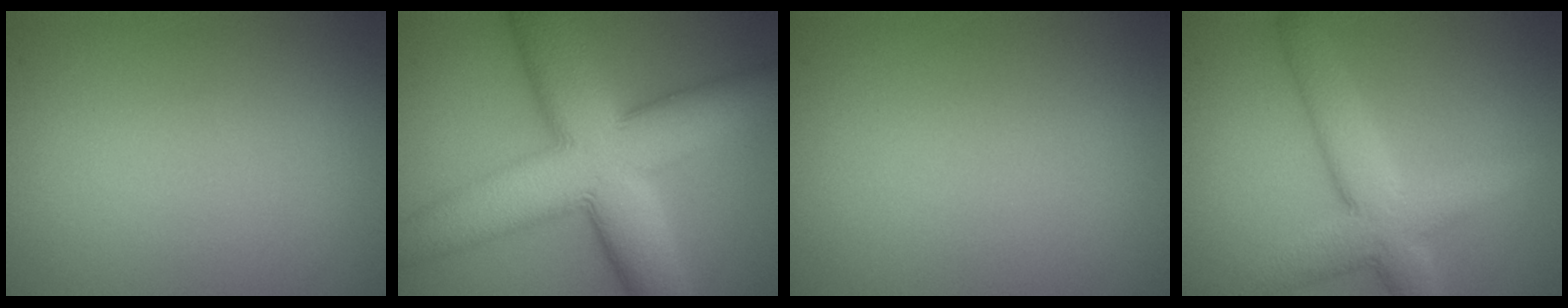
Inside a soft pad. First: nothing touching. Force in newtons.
{"total": 13.9, "press": 13.9, "slide": 0.5}
{"total": 0.0}
{"total": 6.5, "press": 6.5, "slide": 0.4}